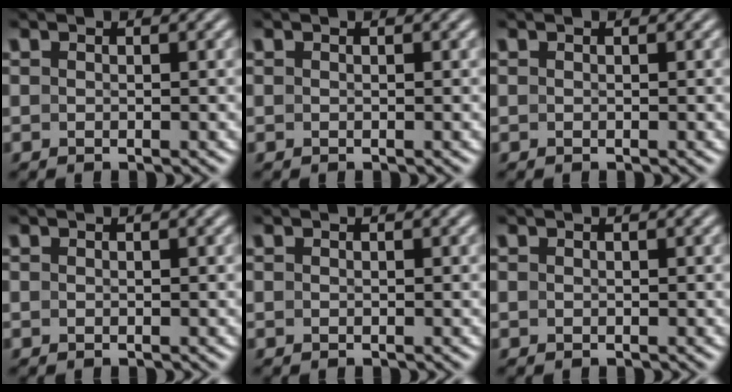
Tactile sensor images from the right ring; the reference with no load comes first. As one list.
[{"total": 0.0}, {"total": 0.0}, {"total": 0.0}, {"total": 0.0}, {"total": 0.0}]